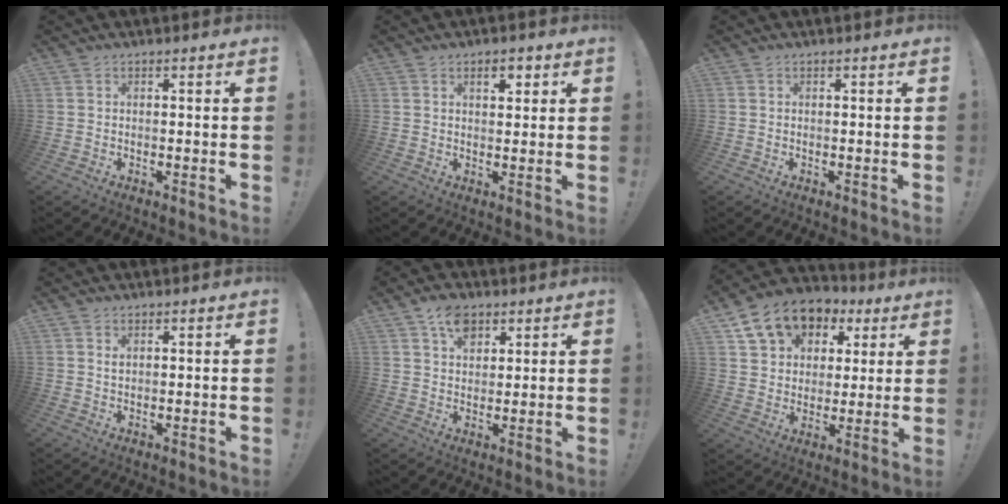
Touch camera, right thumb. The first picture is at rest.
{"total": 4.0, "force": [2.1, 1.9, 2.8], "torque": [-0.030, -0.006, 0.030]}
{"total": 0.0}
{"total": 1.0, "force": [0.6, 0.7, 0.4], "torque": [-0.009, -0.001, 0.013]}
{"total": 7.8, "force": [4.4, 5.1, 4.0], "torque": [-0.066, -0.008, 0.081]}
{"total": 13.2, "force": [7.1, 9.7, 5.5], "torque": [-0.084, -0.037, 0.137]}